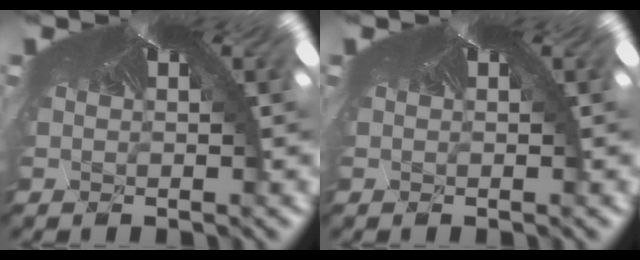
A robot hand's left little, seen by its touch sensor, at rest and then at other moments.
{"total": 0.0}